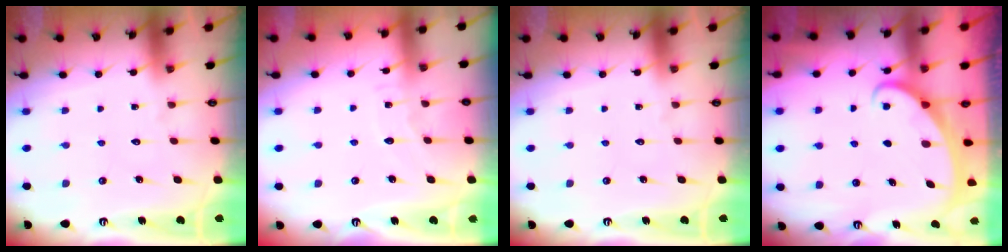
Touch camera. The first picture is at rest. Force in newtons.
{"total": 3.4, "press": 3.4, "slide": 0.4}
{"total": 0.0}
{"total": 2.3, "press": 2.2, "slide": 0.4}